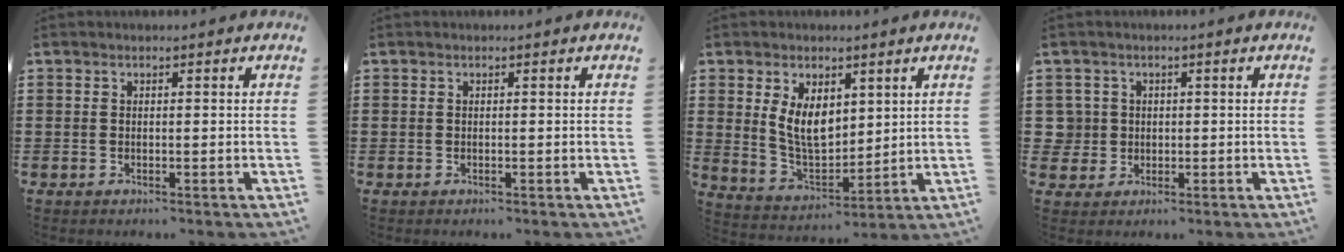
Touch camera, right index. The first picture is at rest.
{"total": 0.0}
{"total": 7.2, "force": [2.7, 4.6, 4.9], "torque": [-0.106, -0.001, 0.049]}
{"total": 3.2, "force": [0.1, 3.1, 0.4], "torque": [-0.030, 0.008, -0.002]}